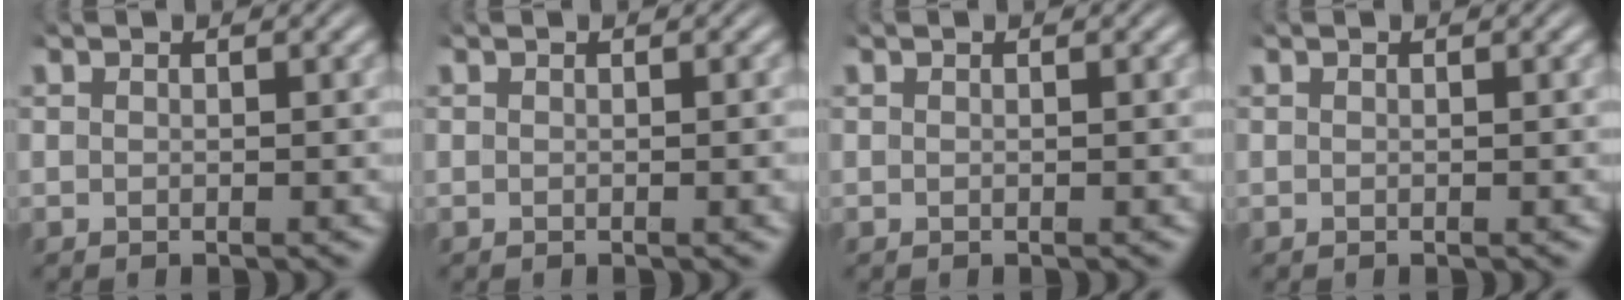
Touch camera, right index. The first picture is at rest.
{"total": 0.0}
{"total": 0.0}
{"total": 0.0}